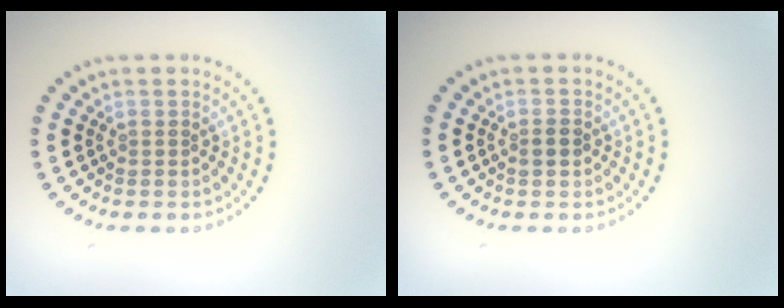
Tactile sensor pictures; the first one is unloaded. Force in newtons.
{"total": 1.2, "press": 1.2, "slide": 0.3}